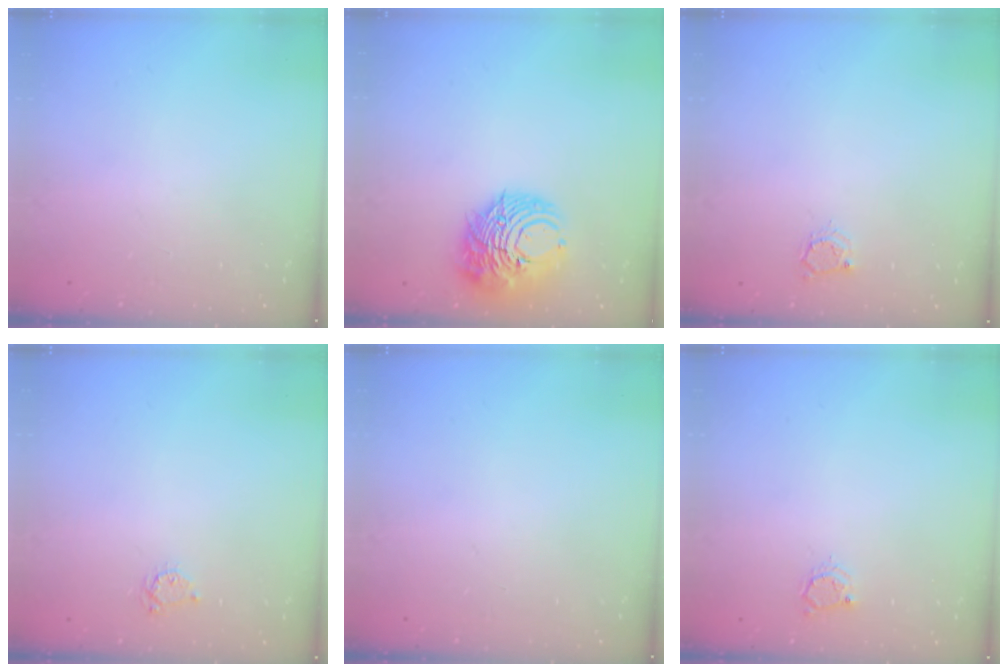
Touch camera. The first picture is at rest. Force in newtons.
{"total": 12.2, "press": 12.2, "slide": 1.3}
{"total": 2.9, "press": 2.9, "slide": 0.4}
{"total": 3.6, "press": 3.5, "slide": 0.5}
{"total": 0.0}
{"total": 3.1, "press": 3.1, "slide": 0.4}